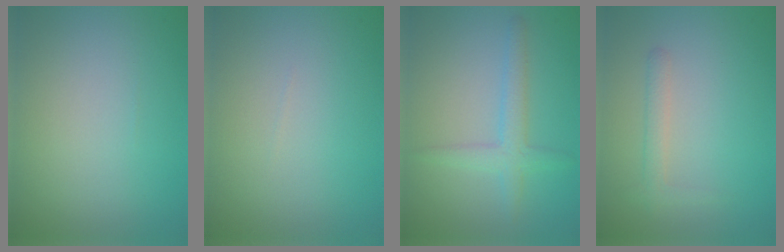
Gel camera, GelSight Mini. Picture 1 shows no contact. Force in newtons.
{"total": 0.0}
{"total": 2.6, "press": 2.6, "slide": 0.1}
{"total": 0.9, "press": 0.9, "slide": 0.1}